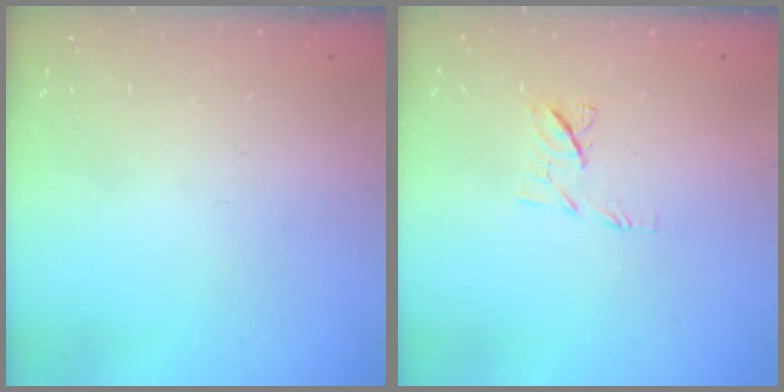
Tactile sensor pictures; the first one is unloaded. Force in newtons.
{"total": 7.2, "press": 7.0, "slide": 1.4}